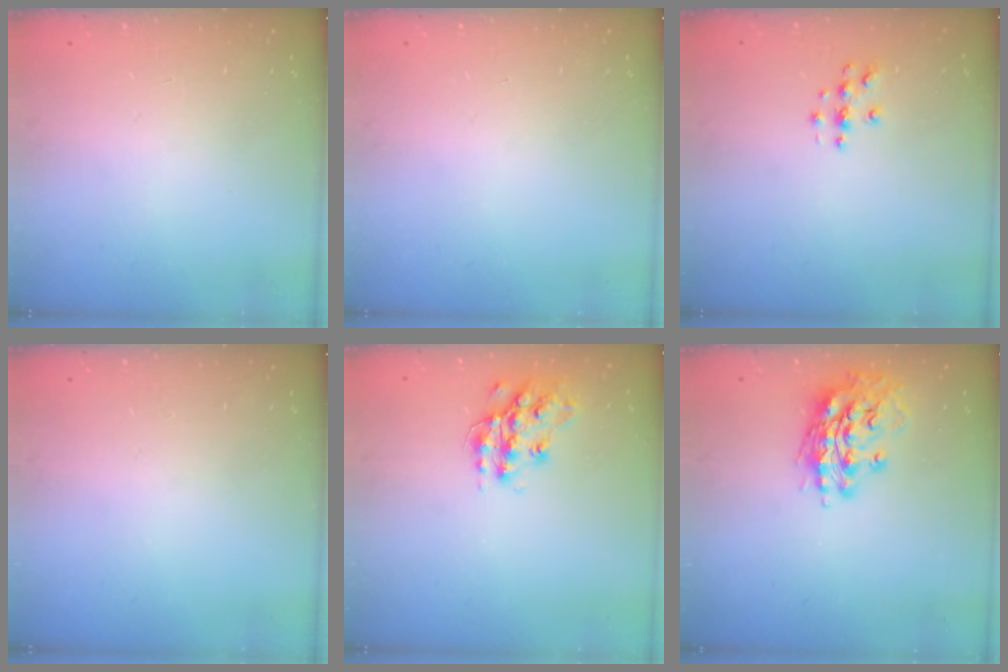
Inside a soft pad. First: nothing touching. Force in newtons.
{"total": 0.0}
{"total": 4.0, "press": 4.0, "slide": 0.5}
{"total": 0.0}
{"total": 14.4, "press": 14.4, "slide": 0.7}
{"total": 13.2, "press": 13.1, "slide": 1.9}